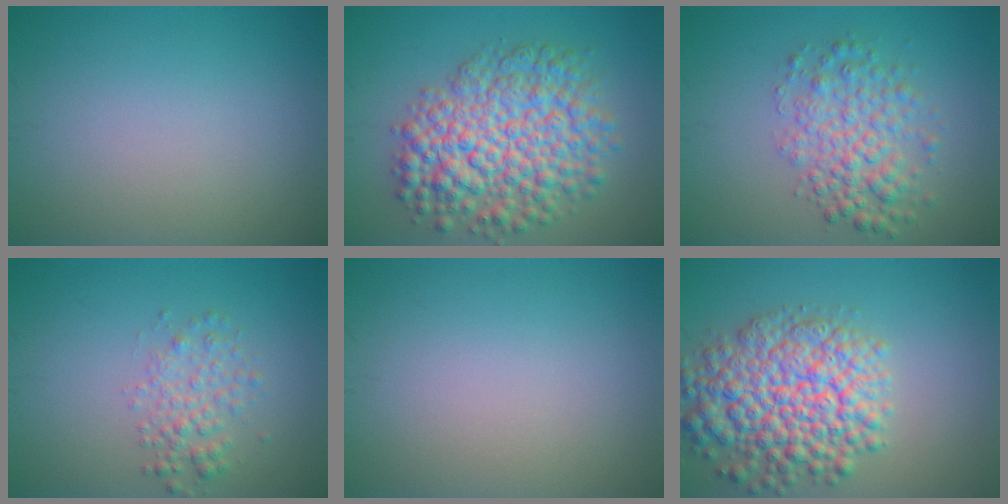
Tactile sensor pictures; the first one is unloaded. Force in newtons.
{"total": 9.4, "press": 9.4, "slide": 0.2}
{"total": 4.6, "press": 4.6, "slide": 0.1}
{"total": 2.4, "press": 2.4, "slide": 0.1}
{"total": 0.0}
{"total": 8.9, "press": 8.9, "slide": 0.4}